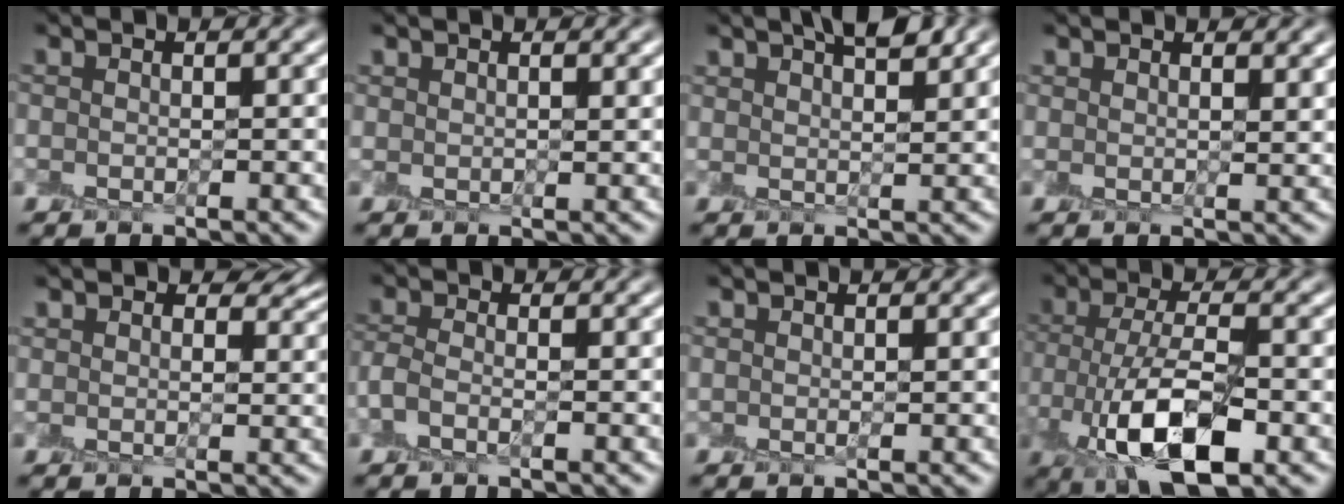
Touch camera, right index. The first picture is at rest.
{"total": 0.9, "force": [0.9, 0.2, 0.0], "torque": [-0.001, -0.001, 0.017]}
{"total": 3.8, "force": [3.0, 1.1, 2.2], "torque": [-0.010, 0.017, 0.034]}
{"total": 2.5, "force": [2.0, 1.0, 1.2], "torque": [0.002, 0.006, 0.016]}
{"total": 3.6, "force": [2.5, 2.0, 1.8], "torque": [-0.029, 0.006, 0.038]}
{"total": 1.4, "force": [-0.8, 0.5, 1.0], "torque": [-0.024, 0.002, -0.020]}
{"total": 0.0}
{"total": 8.9, "force": [-2.9, 3.9, 7.5], "torque": [-0.142, -0.004, -0.049]}